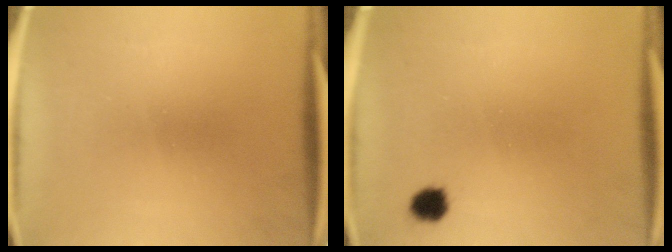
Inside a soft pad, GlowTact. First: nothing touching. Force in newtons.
{"total": 2.8}